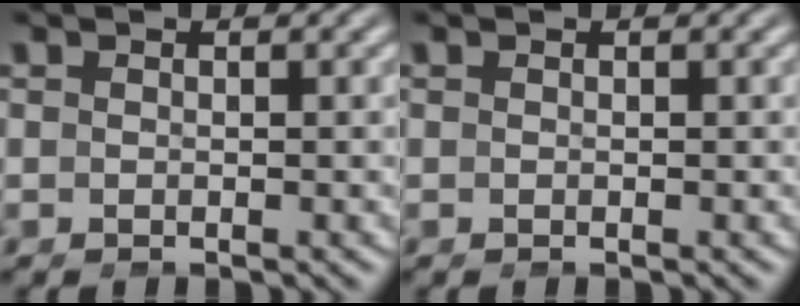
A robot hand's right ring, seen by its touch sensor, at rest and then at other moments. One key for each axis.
{"total": 0.0}